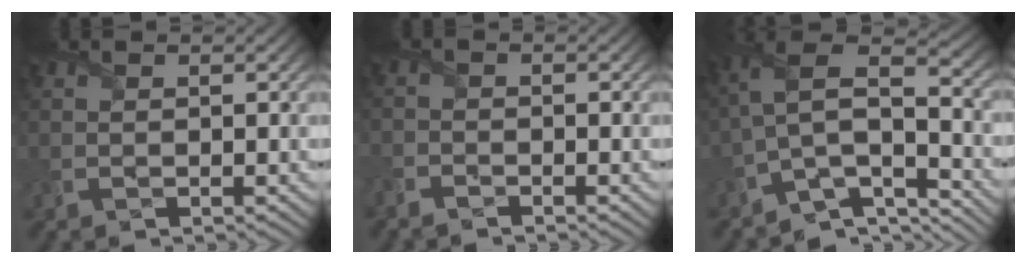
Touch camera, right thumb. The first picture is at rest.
{"total": 2.3, "force": [-2.2, 0.7, 0.4], "torque": [-0.009, -0.002, -0.053]}
{"total": 10.1, "force": [-6.4, 3.8, 6.9], "torque": [-0.130, 0.001, -0.130]}